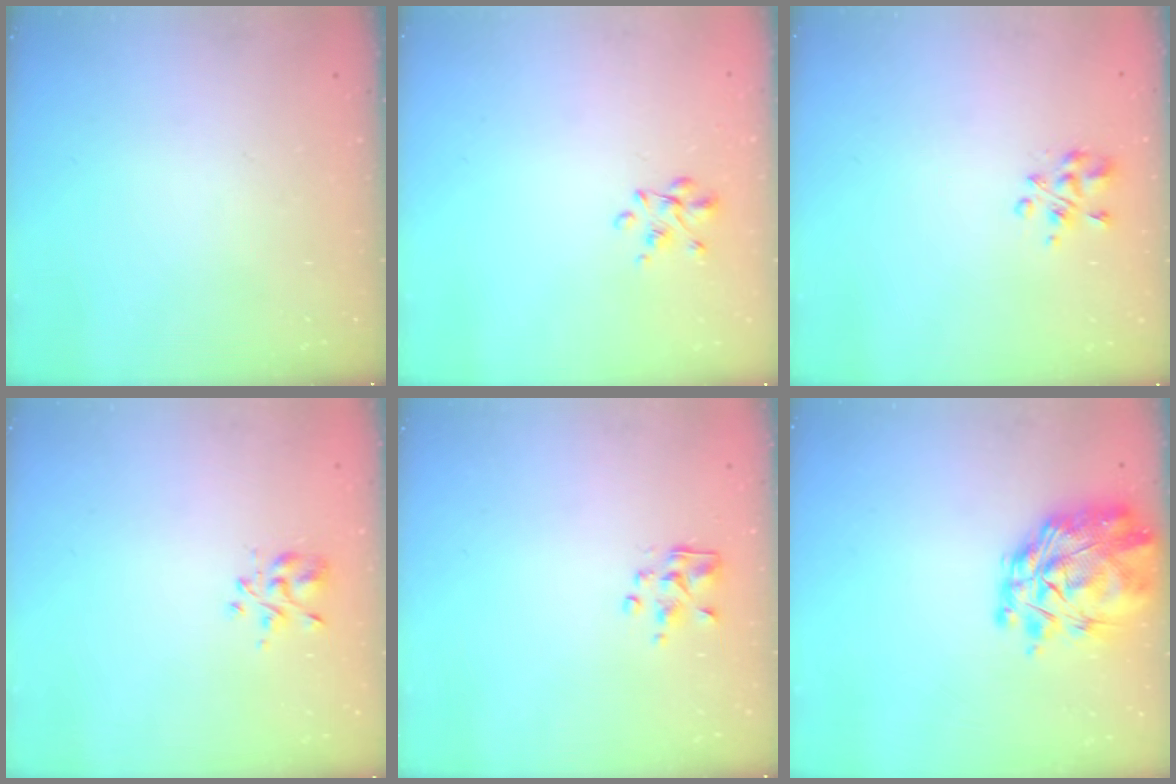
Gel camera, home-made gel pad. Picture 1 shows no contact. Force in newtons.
{"total": 3.7, "press": 3.5, "slide": 1.1}
{"total": 3.9, "press": 3.9, "slide": 0.4}
{"total": 2.8, "press": 2.6, "slide": 1.0}
{"total": 2.4, "press": 2.4, "slide": 0.2}
{"total": 8.3, "press": 7.6, "slide": 3.3}